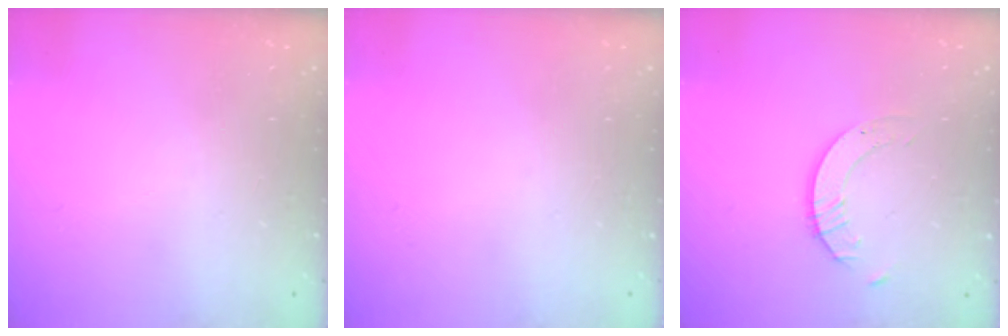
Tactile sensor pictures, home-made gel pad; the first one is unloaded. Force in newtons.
{"total": 0.0}
{"total": 2.1, "press": 2.1, "slide": 0.2}